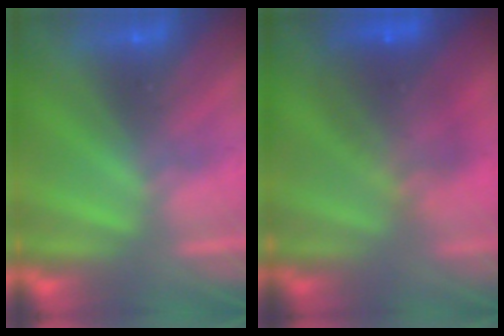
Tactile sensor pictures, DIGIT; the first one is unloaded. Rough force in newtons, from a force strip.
{"total": 5.8}